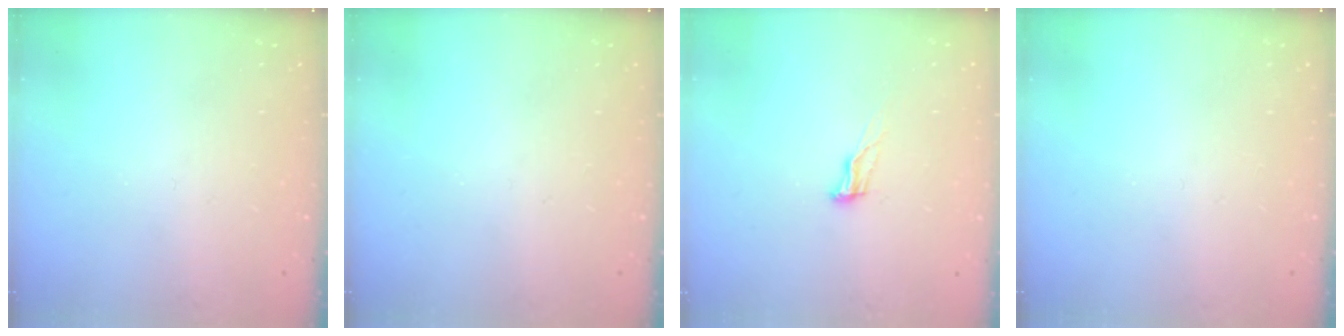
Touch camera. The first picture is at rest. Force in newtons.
{"total": 0.0}
{"total": 8.0, "press": 7.7, "slide": 2.0}
{"total": 0.0}